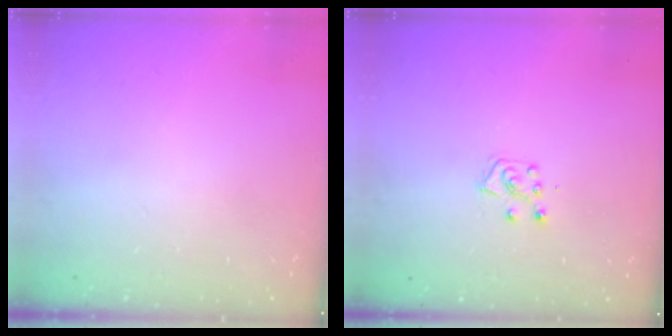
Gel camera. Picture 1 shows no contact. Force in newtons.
{"total": 6.3, "press": 6.3, "slide": 0.3}